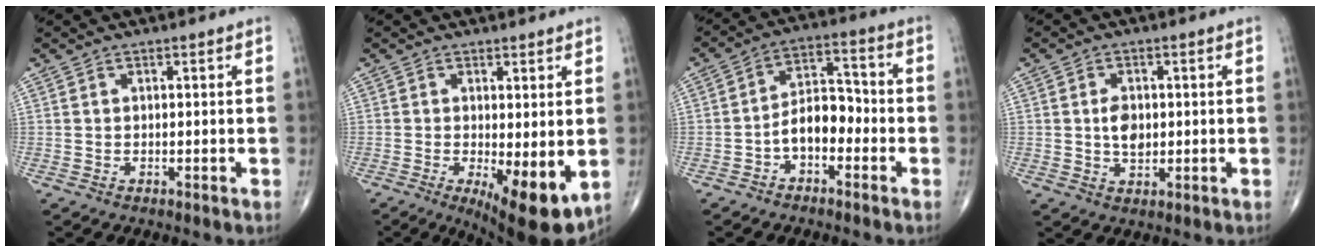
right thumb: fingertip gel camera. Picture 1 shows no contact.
{"total": 10.4, "force": [-2.2, 3.4, 9.6], "torque": [-0.137, -0.025, -0.024]}
{"total": 8.0, "force": [-2.8, 4.8, 5.7], "torque": [-0.076, 0.041, -0.059]}
{"total": 4.3, "force": [0.2, 2.8, 3.2], "torque": [-0.044, -0.002, 0.004]}